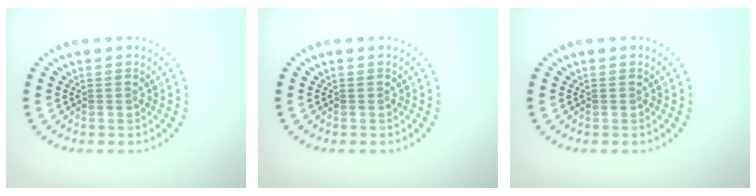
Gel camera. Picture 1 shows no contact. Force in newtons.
{"total": 0.0}
{"total": 0.0}